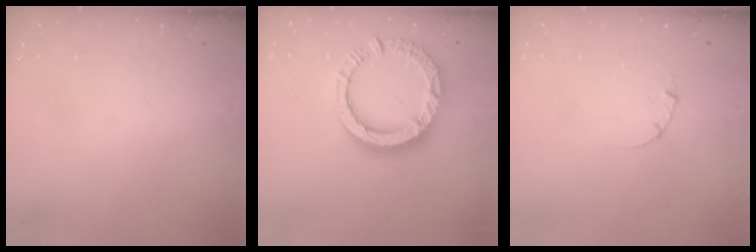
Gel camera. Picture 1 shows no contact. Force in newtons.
{"total": 14.8, "press": 14.7, "slide": 1.6}
{"total": 1.0, "press": 1.0, "slide": 0.3}